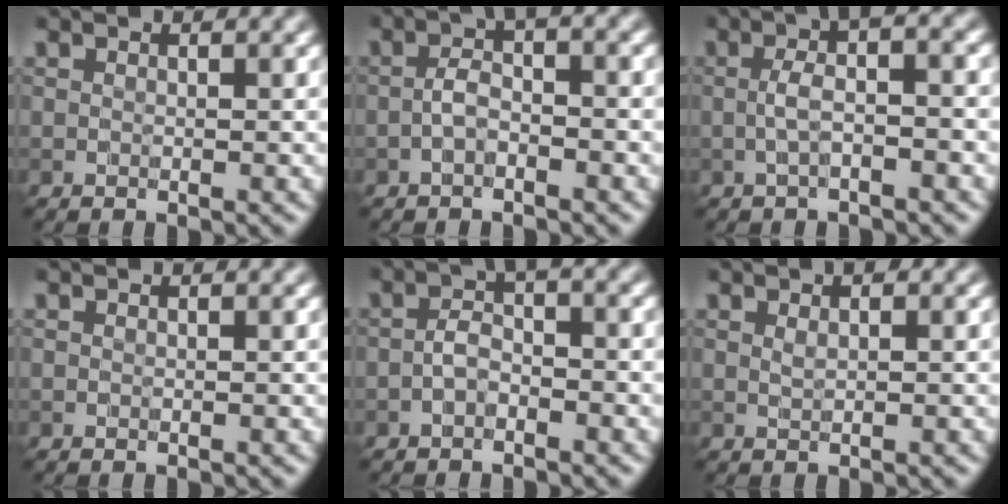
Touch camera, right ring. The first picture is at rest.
{"total": 1.9, "force": [-0.7, 0.6, 1.6], "torque": [-0.033, 0.007, -0.019]}
{"total": 3.2, "force": [-0.1, 0.6, 3.2], "torque": [-0.059, 0.013, -0.006]}
{"total": 0.0}
{"total": 1.6, "force": [-0.8, 0.6, 1.3], "torque": [-0.024, 0.005, -0.021]}
{"total": 0.9, "force": [0.5, 0.3, 0.6], "torque": [-0.009, 0.001, 0.009]}